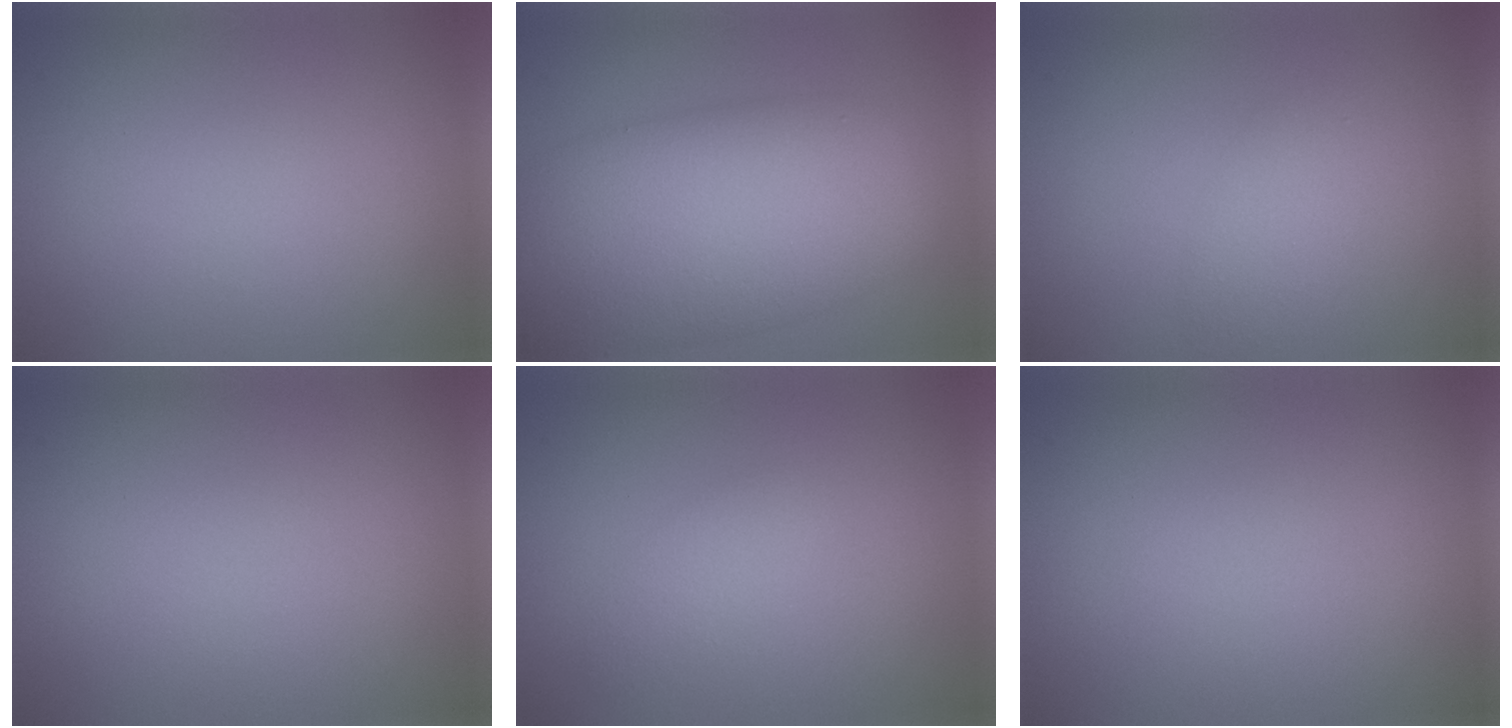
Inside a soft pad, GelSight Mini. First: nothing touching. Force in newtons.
{"total": 11.9, "press": 11.9, "slide": 0.3}
{"total": 2.1, "press": 2.1, "slide": 0.1}
{"total": 0.0}
{"total": 1.5, "press": 1.5, "slide": 0.0}
{"total": 0.0}